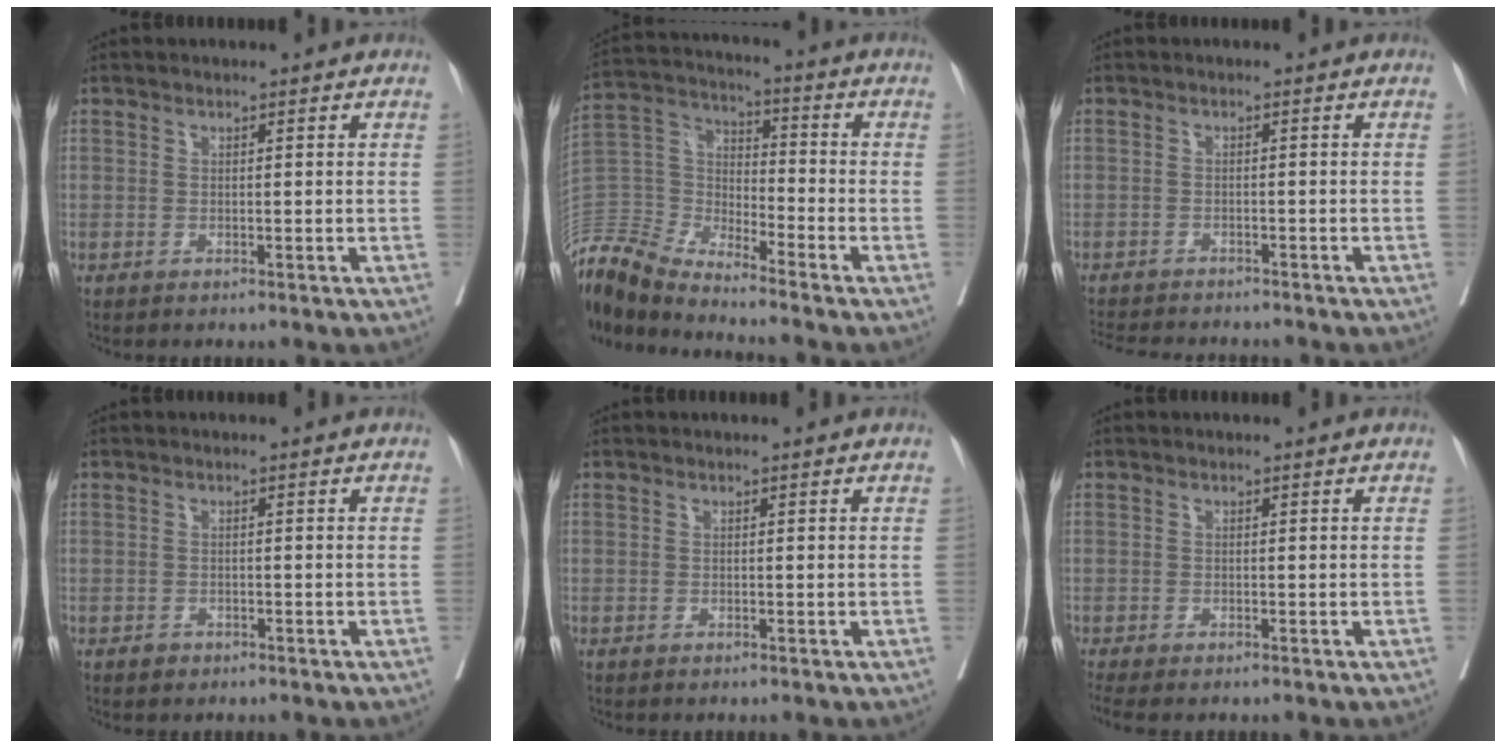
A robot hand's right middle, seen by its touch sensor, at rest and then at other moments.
{"total": 12.9, "force": [-12.4, 0.7, 3.1], "torque": [-0.065, 0.017, -0.254]}
{"total": 9.4, "force": [-8.7, 1.6, 3.2], "torque": [-0.048, -0.008, -0.122]}
{"total": 1.0, "force": [-0.7, 0.7, 0.2], "torque": [-0.001, 0.003, -0.009]}
{"total": 0.0}
{"total": 2.4, "force": [-2.1, 0.2, 1.1], "torque": [-0.017, -0.007, -0.035]}